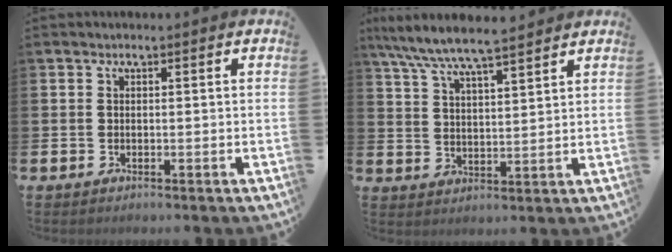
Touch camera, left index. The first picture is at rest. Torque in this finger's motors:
{"motor_torque": [1.08, -1.06, 0.74, 0.21]}